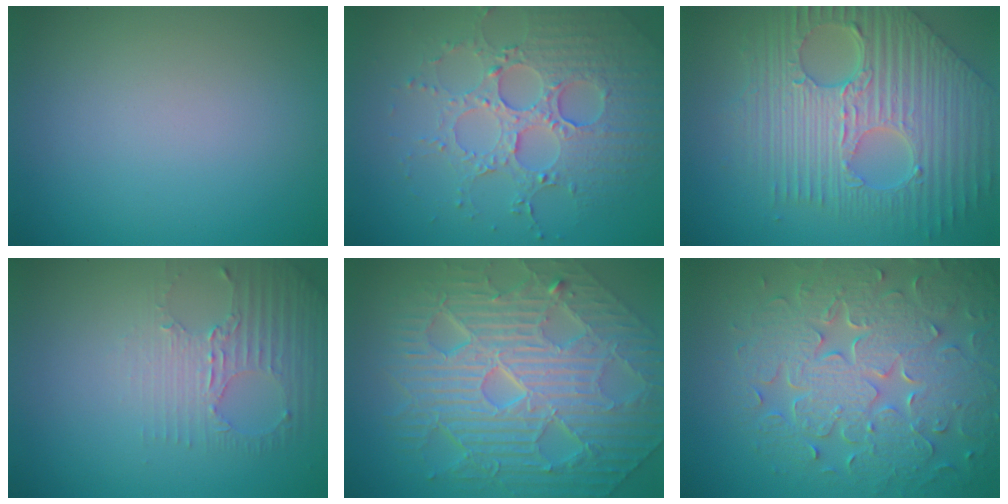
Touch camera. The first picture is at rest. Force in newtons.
{"total": 5.1, "press": 4.5, "slide": 2.3}
{"total": 10.3, "press": 7.1, "slide": 7.5}
{"total": 2.9, "press": 2.3, "slide": 1.8}
{"total": 11.7, "press": 7.6, "slide": 8.9}
{"total": 8.7, "press": 6.3, "slide": 6.0}